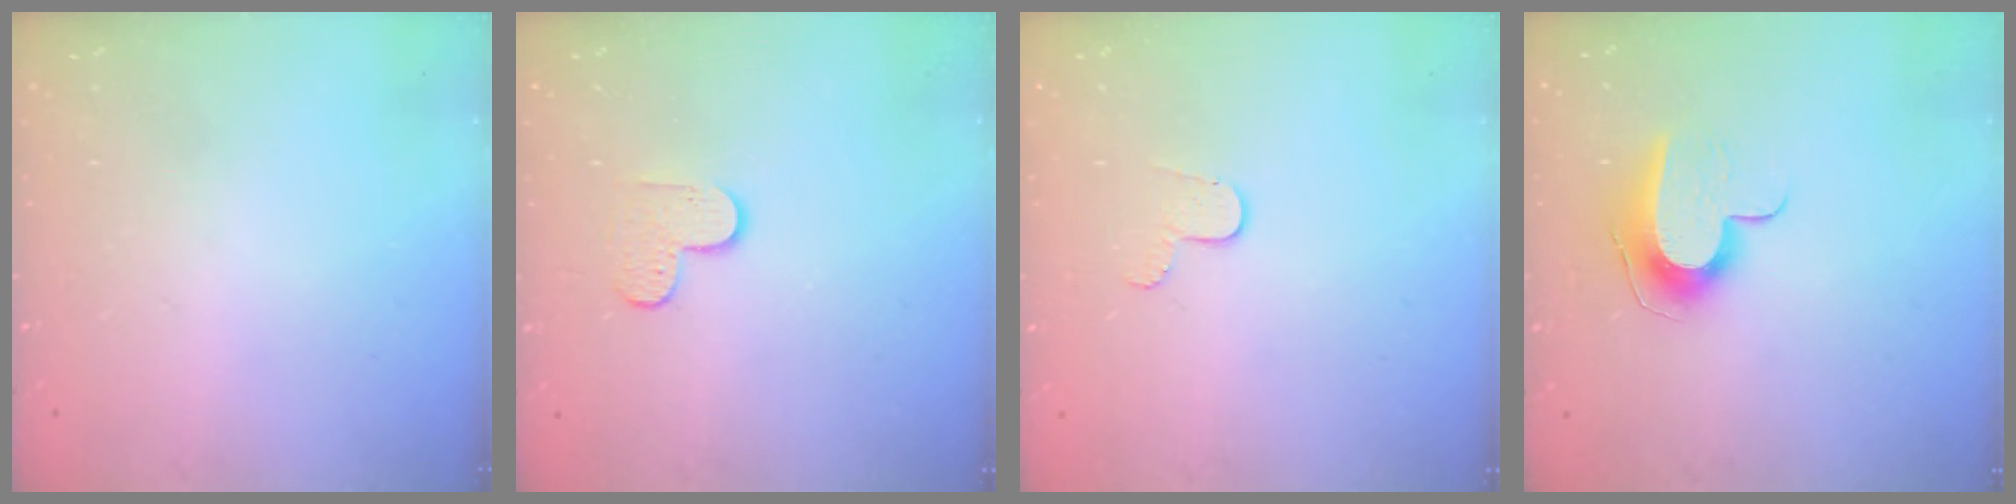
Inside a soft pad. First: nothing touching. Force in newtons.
{"total": 4.7, "press": 4.7, "slide": 0.5}
{"total": 5.1, "press": 5.1, "slide": 0.5}
{"total": 10.1, "press": 10.1, "slide": 0.5}